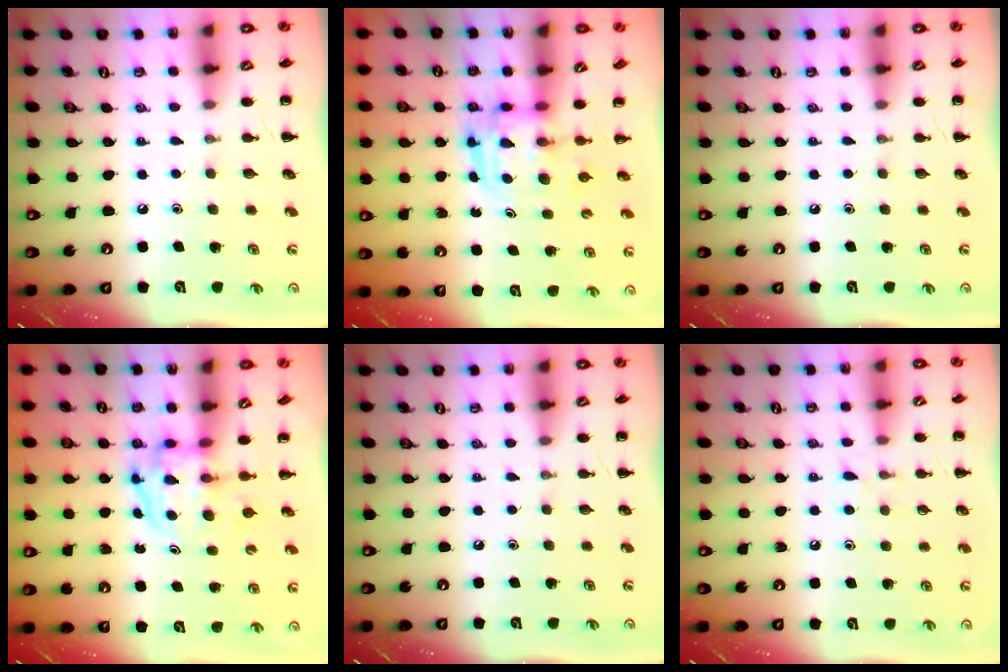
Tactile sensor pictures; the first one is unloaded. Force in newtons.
{"total": 3.0, "press": 3.0, "slide": 0.3}
{"total": 0.0}
{"total": 3.8, "press": 3.7, "slide": 0.6}
{"total": 0.0}
{"total": 5.8, "press": 5.4, "slide": 2.3}